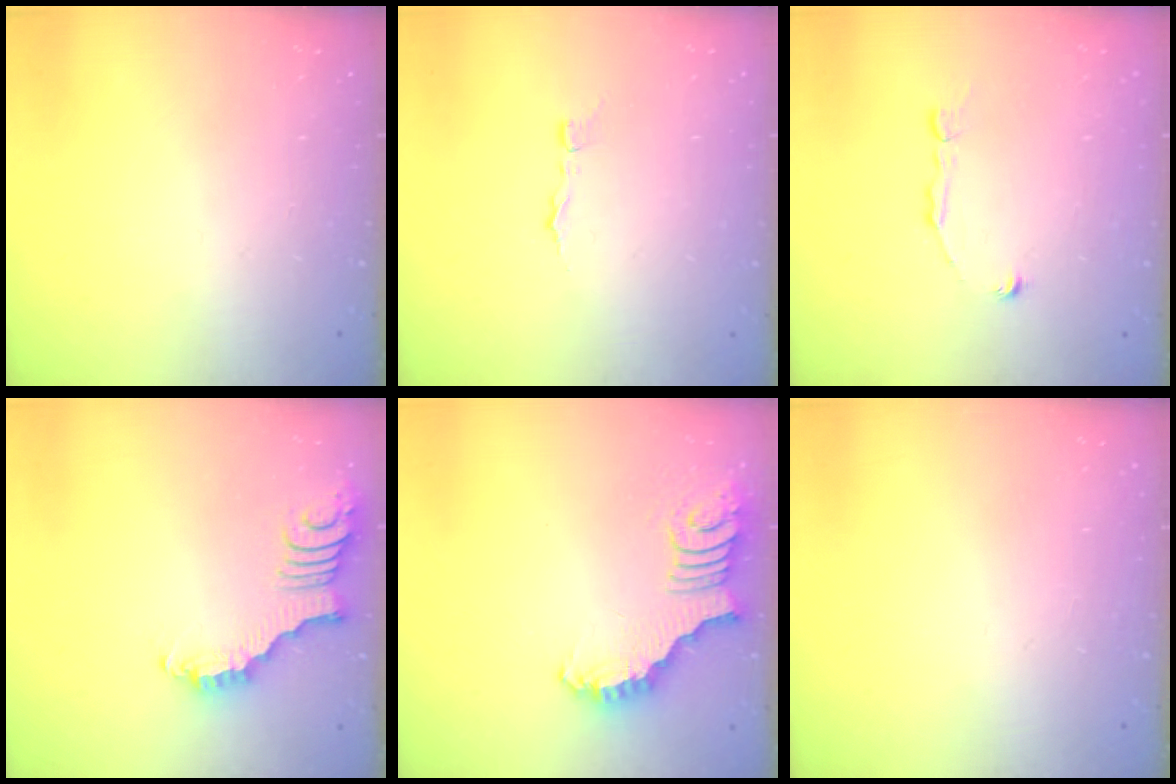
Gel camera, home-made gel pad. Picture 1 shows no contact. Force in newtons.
{"total": 2.9, "press": 2.9, "slide": 0.3}
{"total": 2.8, "press": 2.8, "slide": 0.1}
{"total": 2.8, "press": 2.8, "slide": 0.4}
{"total": 2.6, "press": 2.5, "slide": 0.5}
{"total": 0.0}